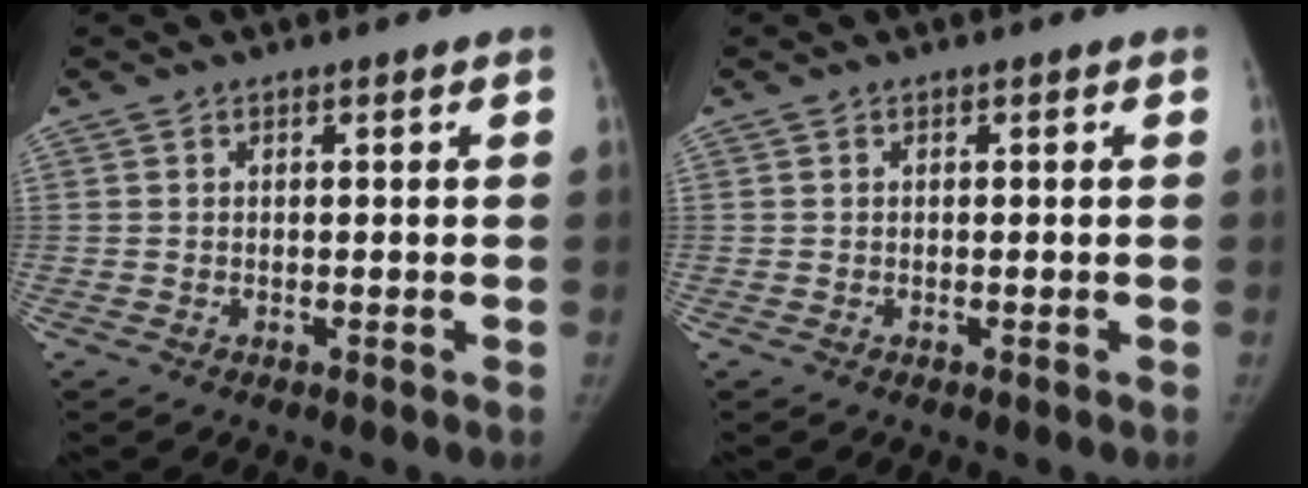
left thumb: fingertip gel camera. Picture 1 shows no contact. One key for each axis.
{"total": 0.0}